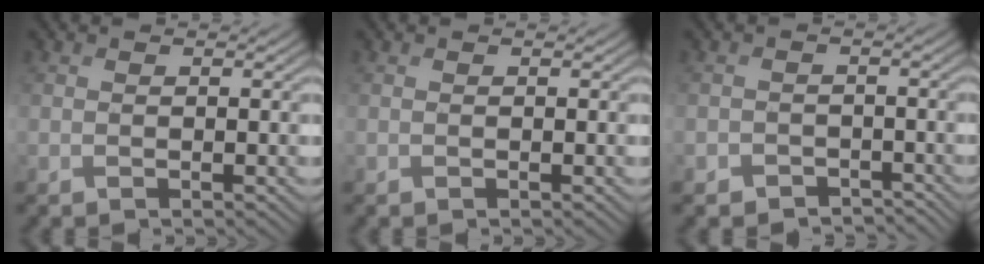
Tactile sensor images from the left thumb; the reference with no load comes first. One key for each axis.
{"total": 0.0}
{"total": 3.0, "fx": -2.1, "fy": 2.1, "fz": 0.4, "tx": 0.000, "ty": -0.003, "tz": -0.036}